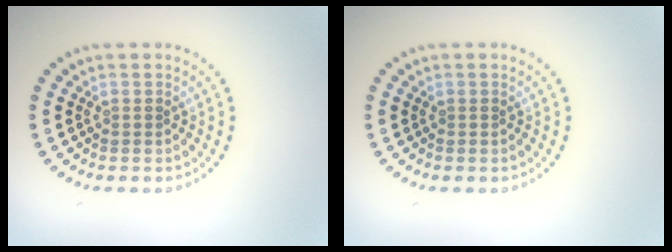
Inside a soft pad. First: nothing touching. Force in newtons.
{"total": 0.0}